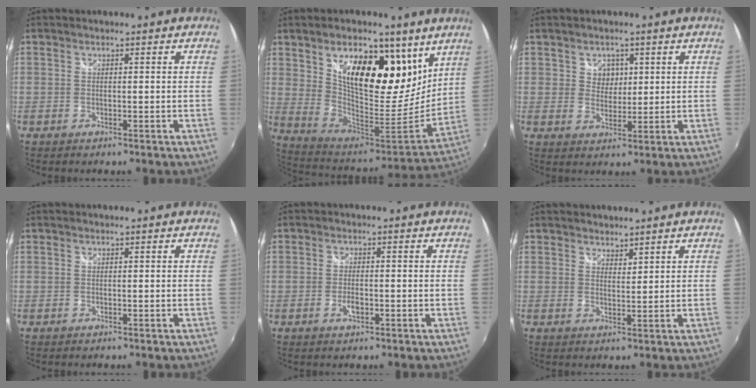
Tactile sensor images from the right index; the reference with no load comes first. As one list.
[{"total": 22.0, "force": [11.3, 10.5, 15.7], "torque": [-0.261, -0.004, 0.200]}, {"total": 3.8, "force": [1.5, 3.3, 1.1], "torque": [-0.011, 0.006, 0.027]}, {"total": 0.0}, {"total": 2.5, "force": [-1.0, 1.2, 1.9], "torque": [-0.035, -0.002, -0.017]}, {"total": 2.0, "force": [1.9, 0.6, 0.3], "torque": [-0.001, 0.002, 0.032]}]